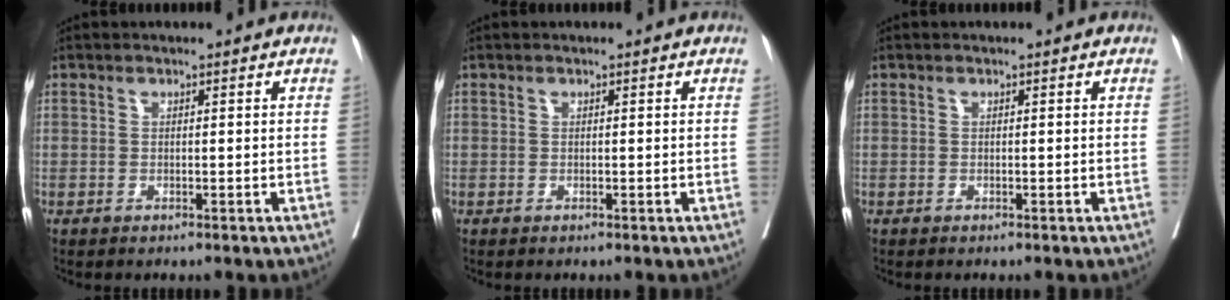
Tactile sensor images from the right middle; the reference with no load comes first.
{"total": 0.0}
{"total": 0.0}